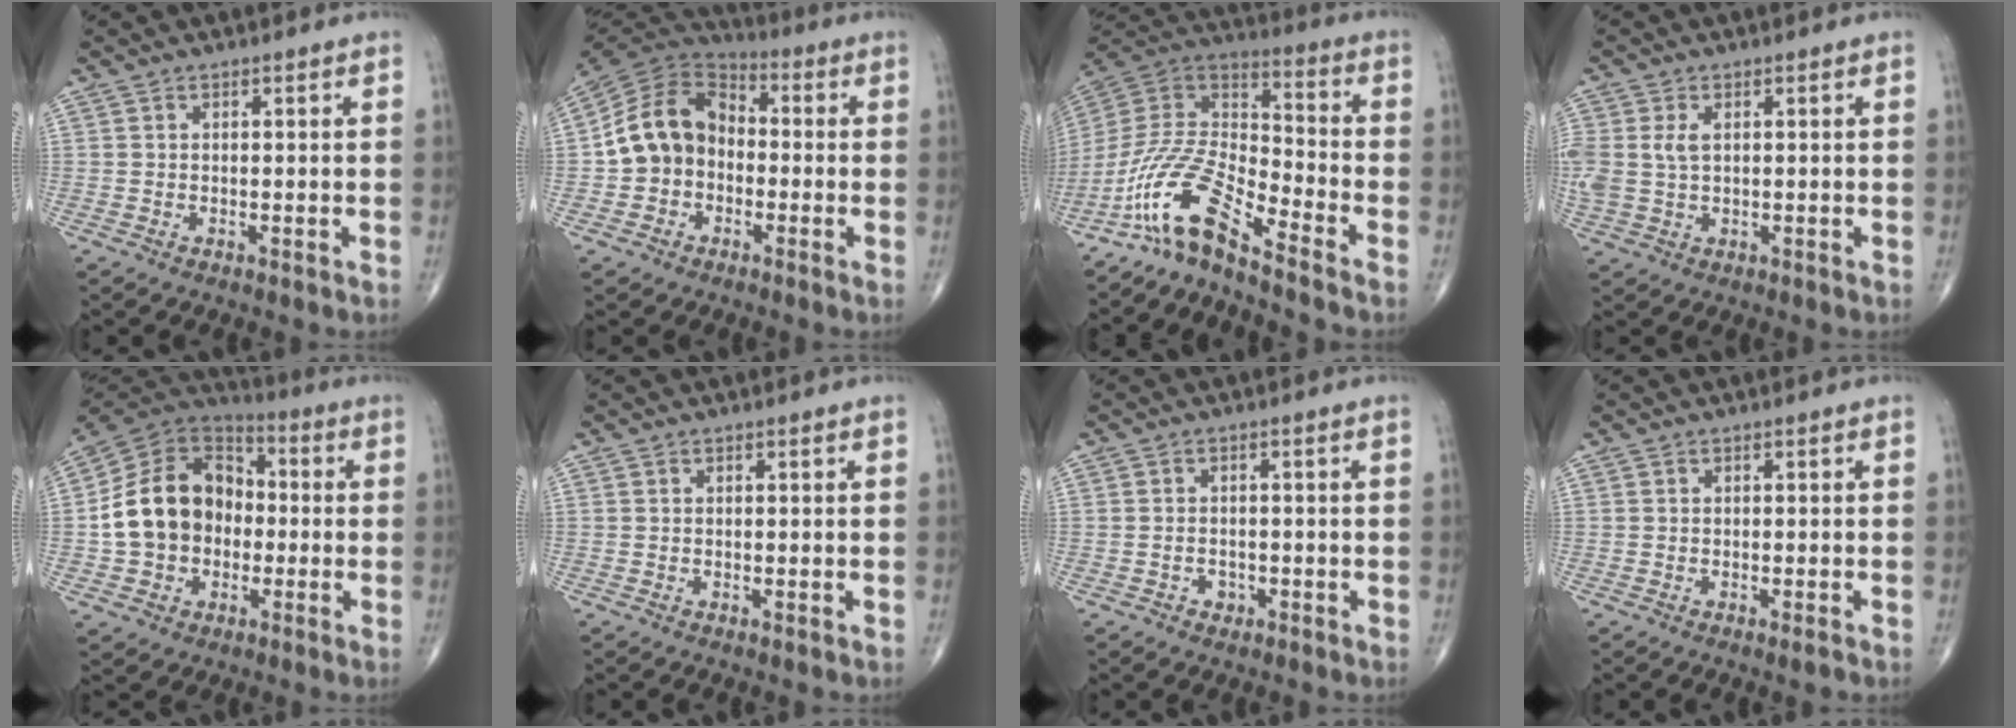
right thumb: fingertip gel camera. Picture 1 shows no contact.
{"total": 13.0, "force": [-1.7, 10.5, 7.5], "torque": [-0.115, 0.038, -0.046]}
{"total": 13.3, "force": [-10.3, 2.4, 8.1], "torque": [-0.168, 0.081, -0.207]}
{"total": 5.7, "force": [1.0, 3.7, 4.3], "torque": [-0.112, 0.010, 0.026]}
{"total": 17.0, "force": [-1.5, 13.6, 10.1], "torque": [-0.144, 0.038, -0.035]}
{"total": 0.0}
{"total": 1.8, "force": [-0.9, 1.3, 0.7], "torque": [-0.001, 0.006, -0.014]}
{"total": 1.1, "force": [-0.7, 0.1, 0.8], "torque": [-0.012, -0.003, -0.012]}